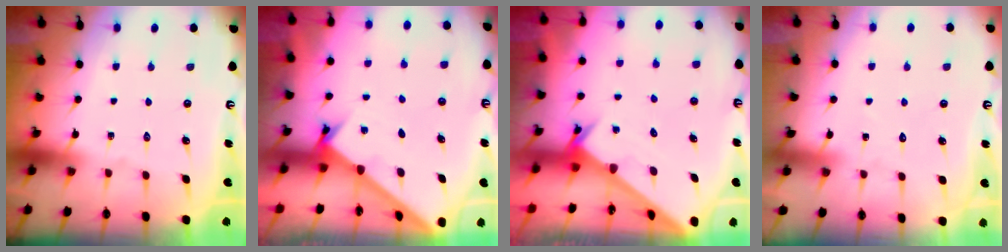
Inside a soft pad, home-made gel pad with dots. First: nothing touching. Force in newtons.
{"total": 1.6, "press": 1.6, "slide": 0.1}
{"total": 2.2, "press": 2.2, "slide": 0.1}
{"total": 4.2, "press": 4.2, "slide": 0.5}